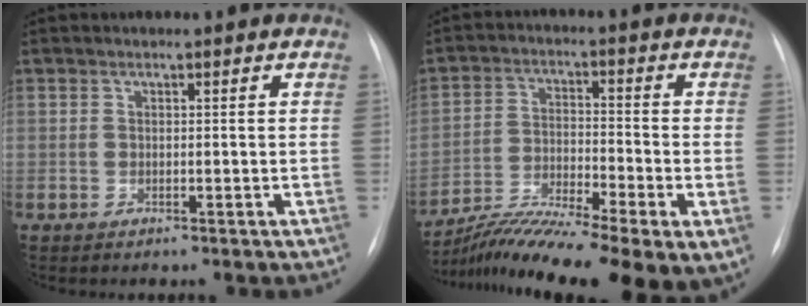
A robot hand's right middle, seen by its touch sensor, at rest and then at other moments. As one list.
[{"total": 15.3, "force": [-10.9, 2.4, 10.5], "torque": [-0.180, -0.007, -0.185]}]